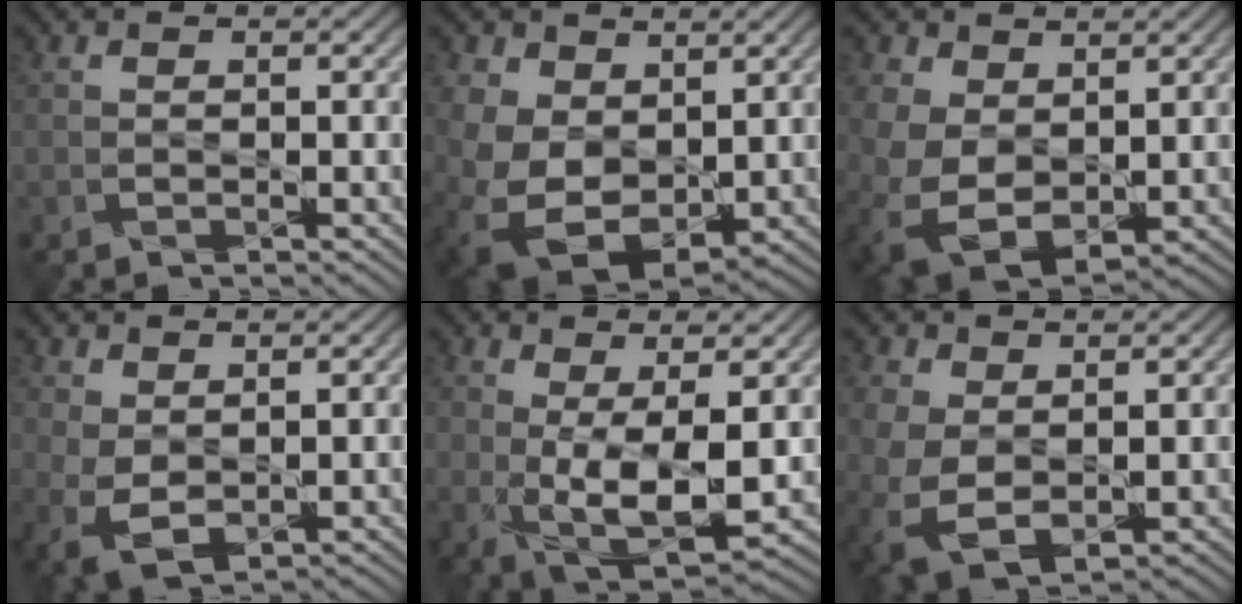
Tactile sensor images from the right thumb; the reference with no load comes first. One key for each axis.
{"total": 11.6, "fx": 1.0, "fy": 8.4, "fz": 7.9, "tx": -0.202, "ty": -0.027, "tz": 0.028}
{"total": 8.9, "fx": 0.3, "fy": 6.2, "fz": 6.3, "tx": -0.180, "ty": -0.017, "tz": 0.007}
{"total": 4.0, "fx": 0.2, "fy": 2.3, "fz": 3.2, "tx": -0.088, "ty": -0.003, "tz": 0.005}
{"total": 8.1, "fx": 0.3, "fy": 3.0, "fz": 7.6, "tx": -0.153, "ty": -0.010, "tz": 0.010}
{"total": 6.4, "fx": -0.7, "fy": 4.1, "fz": 4.9, "tx": -0.137, "ty": -0.012, "tz": -0.015}